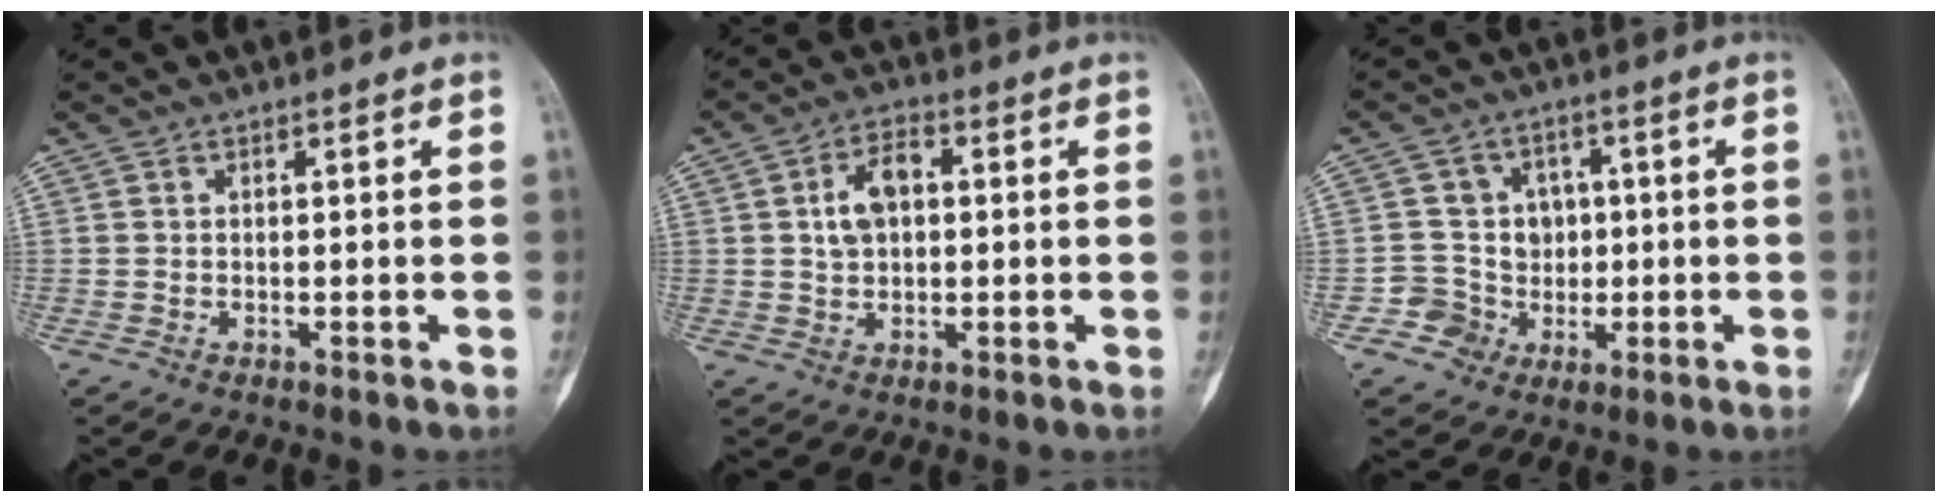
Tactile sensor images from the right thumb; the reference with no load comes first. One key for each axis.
{"total": 6.9, "fx": 1.0, "fy": 4.3, "fz": 5.2, "tx": -0.084, "ty": 0.014, "tz": 0.014}
{"total": 7.6, "fx": -0.6, "fy": 7.6, "fz": 0.5, "tx": 0.046, "ty": 0.023, "tz": -0.007}